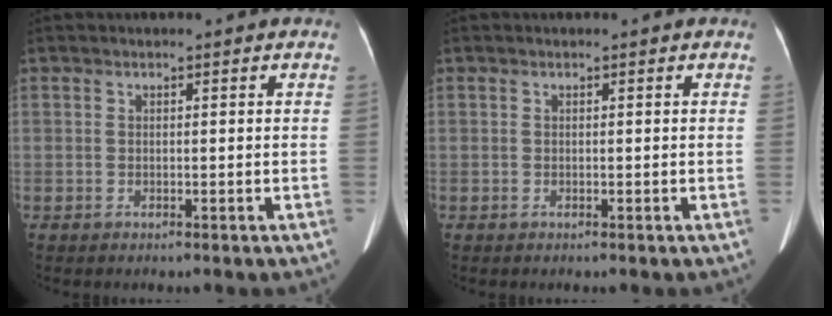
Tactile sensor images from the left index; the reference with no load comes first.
{"total": 0.0}